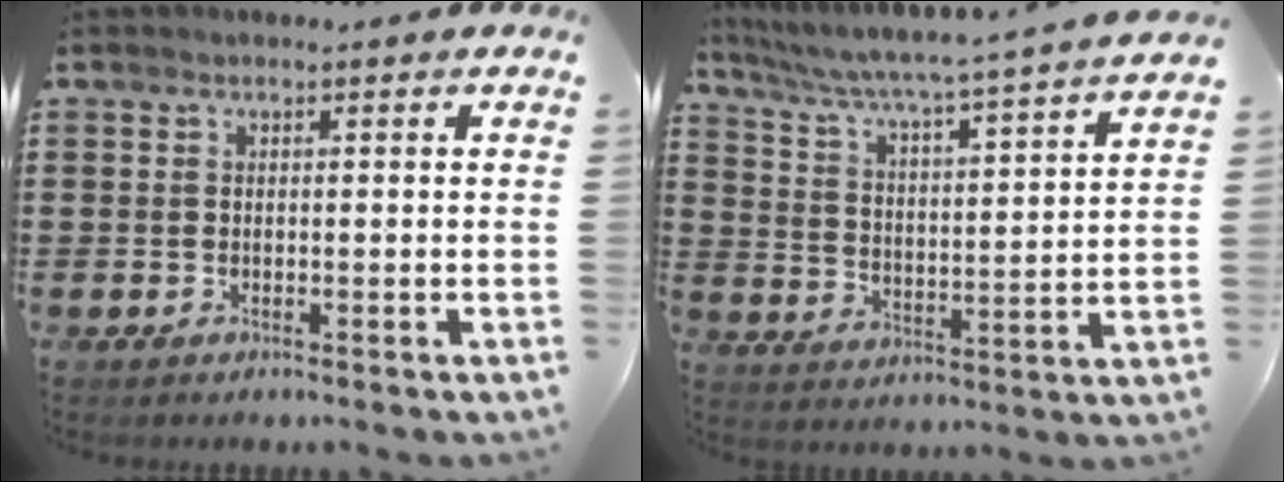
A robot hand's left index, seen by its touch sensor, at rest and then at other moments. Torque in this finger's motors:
{"motor_torque": [2.14, 0.00, 0.35, 0.10]}